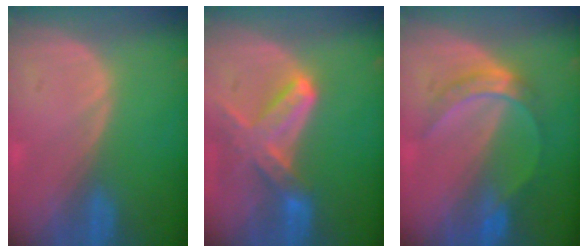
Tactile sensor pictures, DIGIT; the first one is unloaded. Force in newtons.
{"total": 7.6, "press": 6.9, "slide": 3.4}
{"total": 5.1, "press": 5.1, "slide": 0.5}